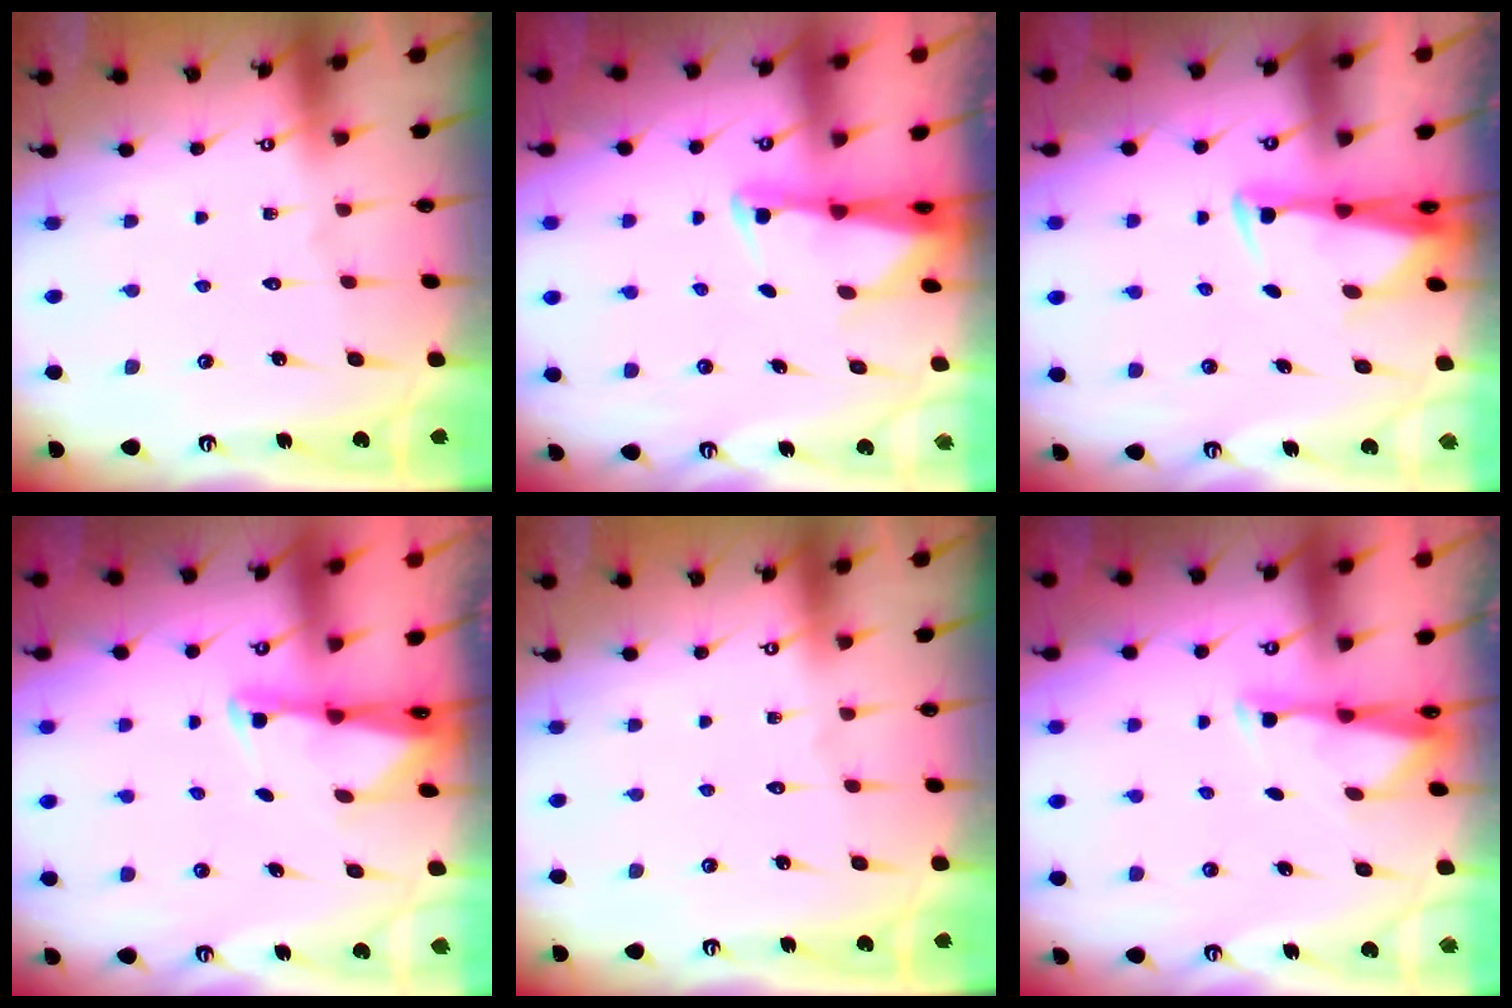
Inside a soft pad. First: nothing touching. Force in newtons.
{"total": 2.6, "press": 2.6, "slide": 0.5}
{"total": 2.8, "press": 2.6, "slide": 0.9}
{"total": 1.9, "press": 1.9, "slide": 0.4}
{"total": 0.0}
{"total": 3.0, "press": 2.9, "slide": 0.5}